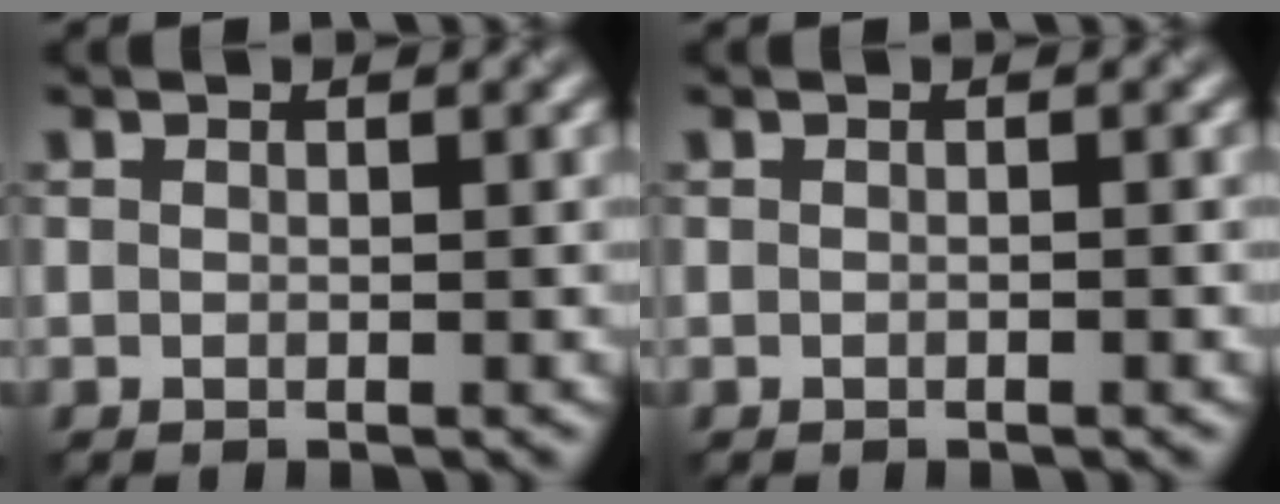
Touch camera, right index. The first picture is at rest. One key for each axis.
{"total": 1.1, "fx": -0.2, "fy": 0.7, "fz": 0.9, "tx": 0.005, "ty": 0.007, "tz": -0.012}